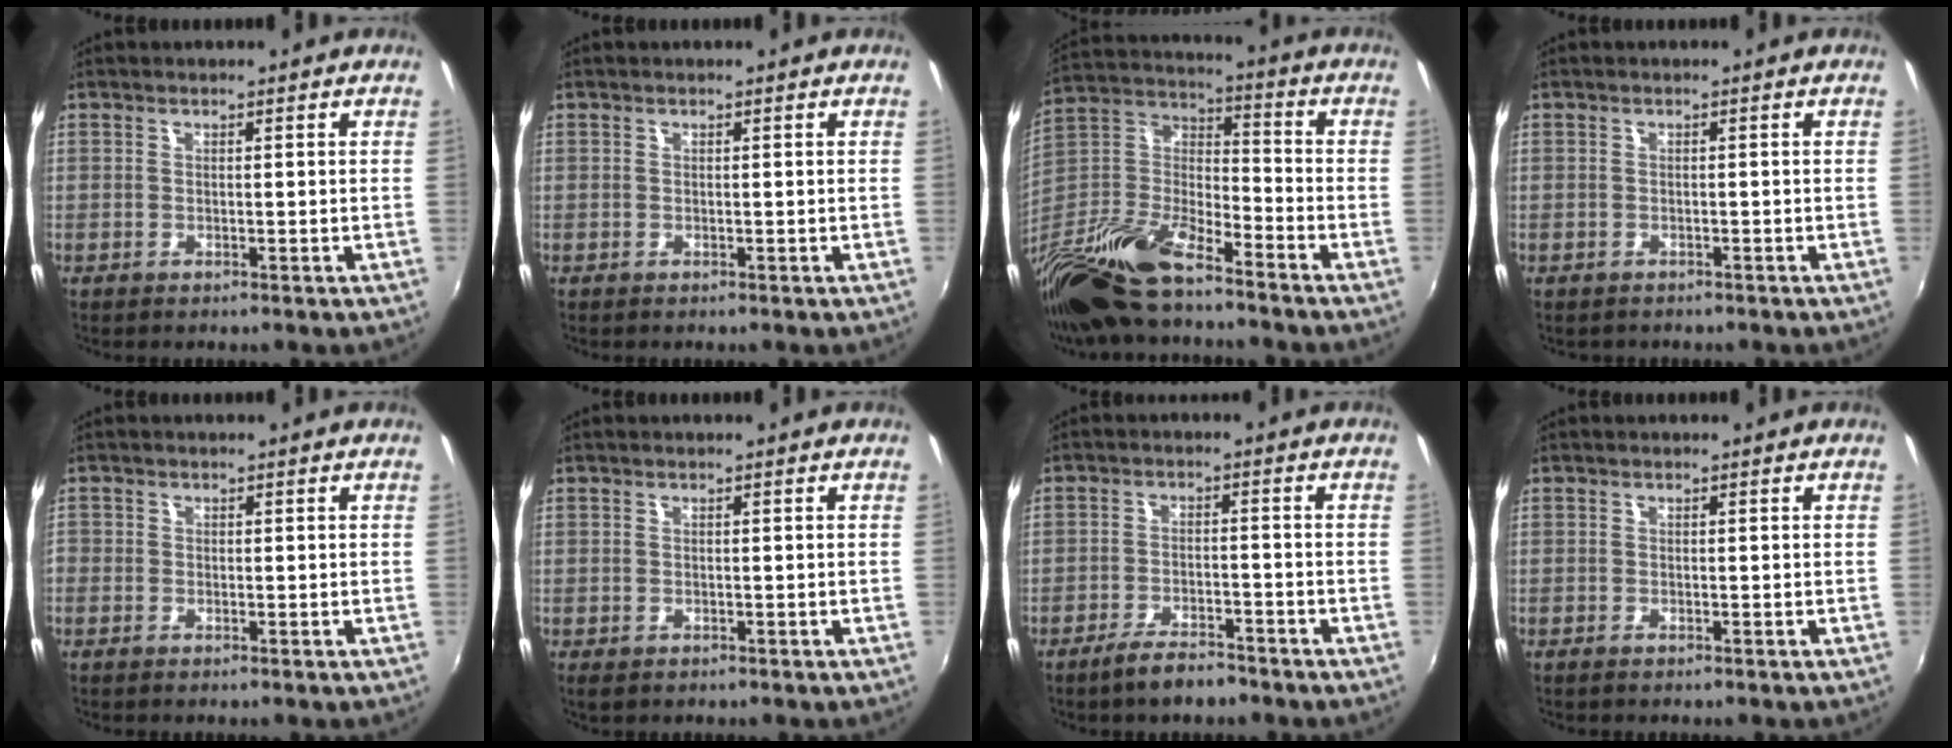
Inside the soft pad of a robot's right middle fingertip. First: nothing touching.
{"total": 0.0}
{"total": 20.3, "force": [-15.0, 5.7, 12.5], "torque": [-0.261, -0.020, -0.289]}
{"total": 1.0, "force": [-0.8, 0.6, 0.2], "torque": [-0.008, -0.001, -0.012]}
{"total": 1.5, "force": [-0.9, 1.2, 0.4], "torque": [-0.010, -0.002, -0.022]}
{"total": 1.3, "force": [-0.7, 0.9, 0.7], "torque": [-0.015, -0.005, -0.011]}
{"total": 5.8, "force": [-4.7, 1.7, 2.9], "torque": [-0.071, 0.000, -0.079]}
{"total": 0.5, "force": [-0.4, 0.1, 0.2], "torque": [-0.005, -0.003, -0.010]}